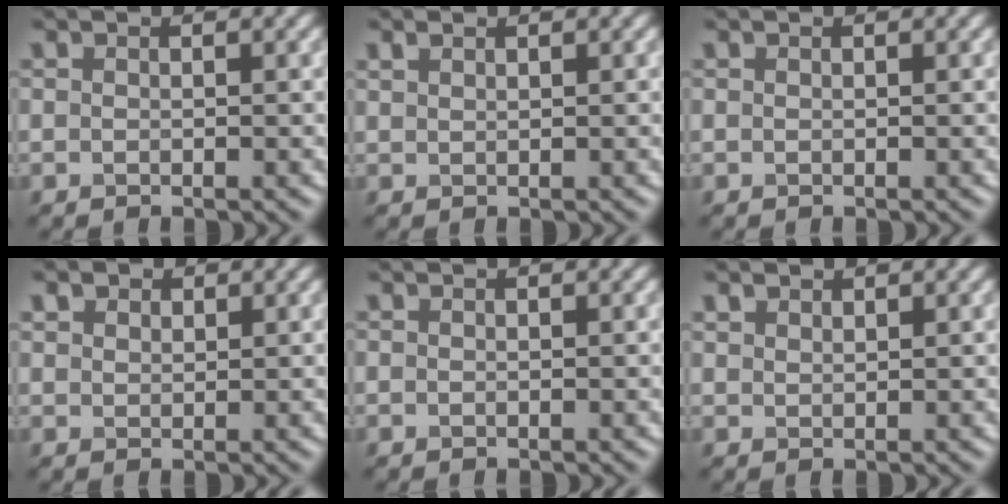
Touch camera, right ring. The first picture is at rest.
{"total": 0.9, "force": [0.8, 0.3, 0.3], "torque": [-0.009, 0.001, 0.018]}
{"total": 0.0}
{"total": 1.9, "force": [1.3, 1.2, 0.5], "torque": [-0.016, 0.000, 0.021]}
{"total": 0.0}
{"total": 1.1, "force": [1.0, 0.4, 0.1], "torque": [-0.005, 0.002, 0.023]}